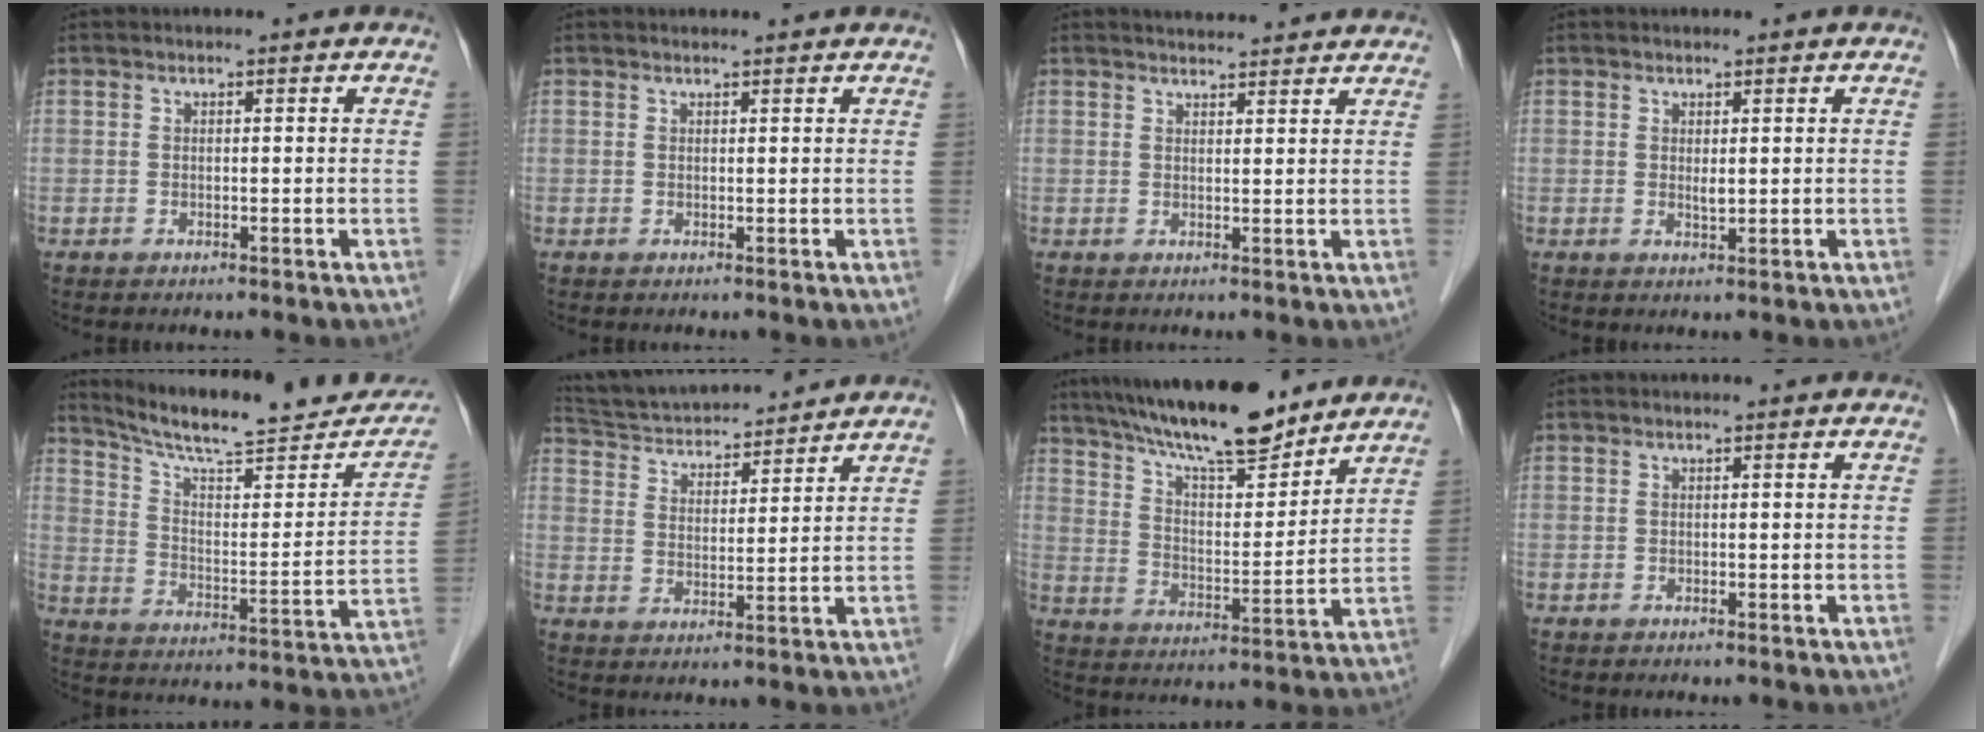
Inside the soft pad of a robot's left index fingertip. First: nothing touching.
{"total": 1.8, "force": [1.7, 0.0, 0.4], "torque": [-0.008, 0.008, 0.023]}
{"total": 6.9, "force": [6.5, 1.1, 1.9], "torque": [-0.024, 0.023, 0.073]}
{"total": 1.2, "force": [0.5, 0.3, 1.1], "torque": [-0.019, -0.002, 0.010]}
{"total": 21.8, "force": [19.3, 3.8, 9.4], "torque": [-0.133, -0.017, 0.271]}
{"total": 15.9, "force": [14.8, 2.4, 5.2], "torque": [-0.094, 0.031, 0.247]}
{"total": 16.7, "force": [14.2, 2.8, 8.3], "torque": [-0.140, 0.011, 0.238]}
{"total": 0.0}